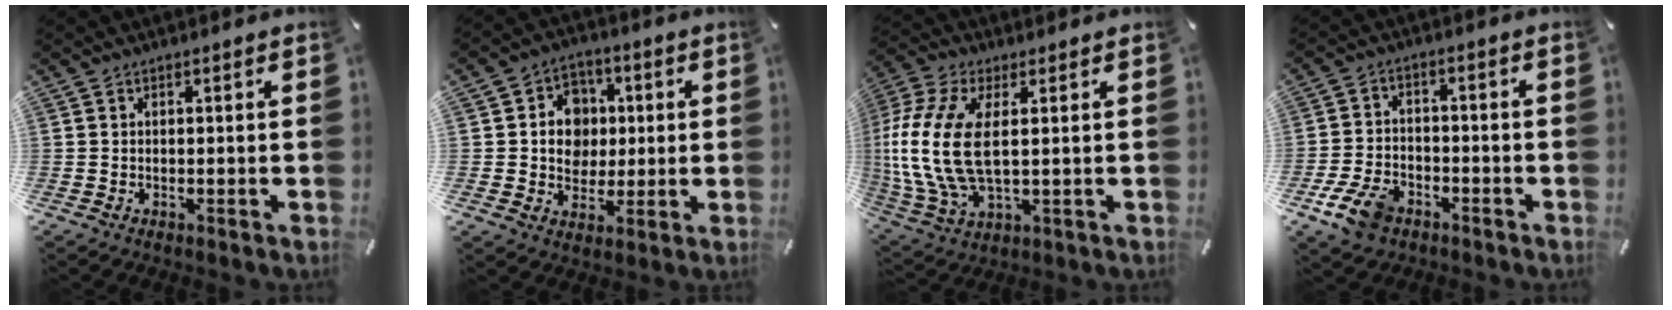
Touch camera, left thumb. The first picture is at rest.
{"total": 9.4, "force": [0.5, 8.7, 3.4], "torque": [-0.046, 0.008, 0.012]}
{"total": 16.2, "force": [2.1, 8.1, 13.9], "torque": [-0.325, -0.015, 0.035]}
{"total": 9.1, "force": [-4.9, 5.8, 4.9], "torque": [-0.109, 0.022, -0.089]}